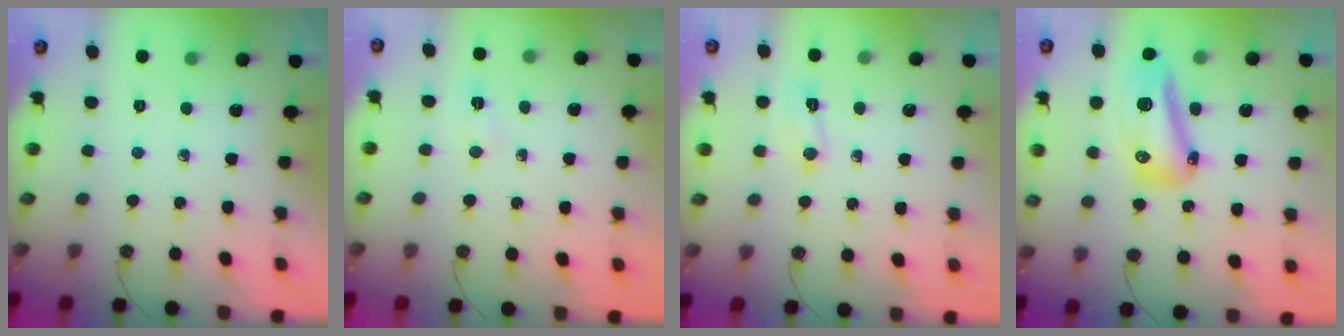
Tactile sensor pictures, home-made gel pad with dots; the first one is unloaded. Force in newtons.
{"total": 2.5, "press": 2.4, "slide": 0.4}
{"total": 3.9, "press": 3.8, "slide": 0.7}
{"total": 22.3, "press": 17.1, "slide": 14.3}